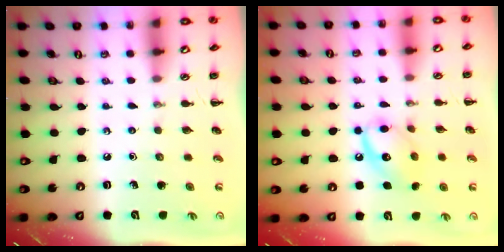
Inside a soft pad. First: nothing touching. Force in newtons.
{"total": 11.2, "press": 11.2, "slide": 0.4}